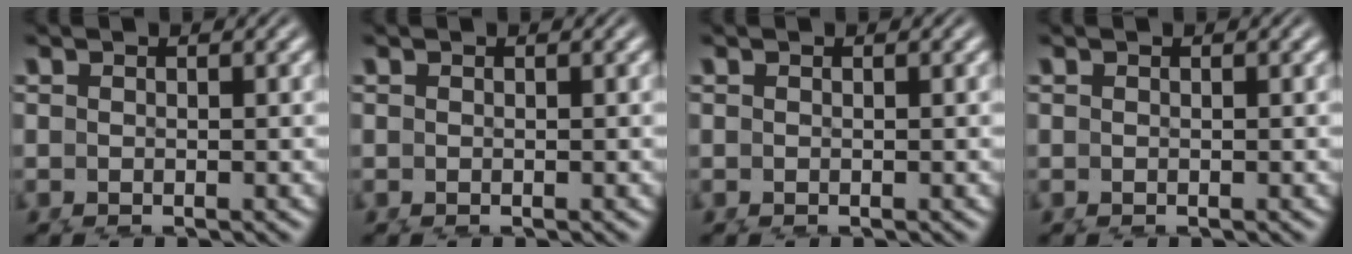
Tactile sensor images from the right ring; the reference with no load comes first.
{"total": 0.0}
{"total": 0.0}
{"total": 0.0}